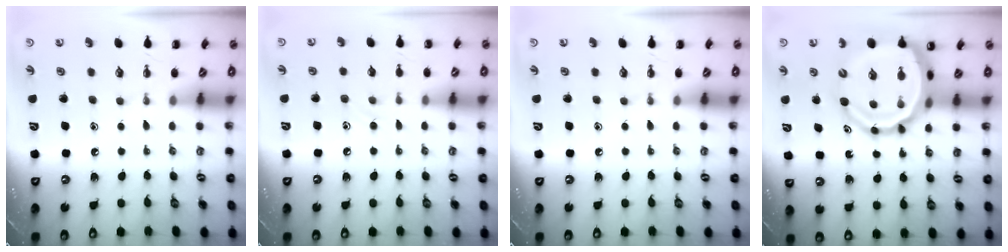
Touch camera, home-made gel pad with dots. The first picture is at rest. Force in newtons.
{"total": 5.4, "press": 5.0, "slide": 1.8}
{"total": 0.0}
{"total": 16.8, "press": 16.2, "slide": 4.3}